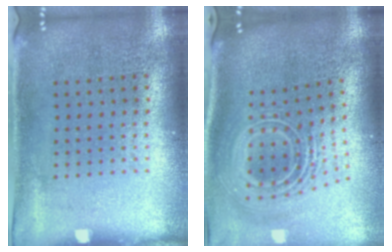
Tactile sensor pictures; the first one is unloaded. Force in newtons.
{"total": 2.8, "press": 1.9, "slide": 2.1}